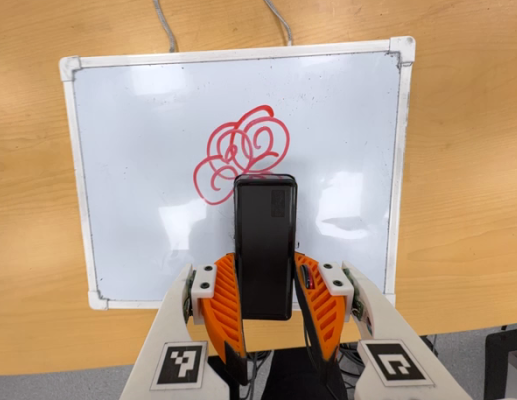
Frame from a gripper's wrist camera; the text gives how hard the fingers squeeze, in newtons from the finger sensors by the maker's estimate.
{"total": 4.9, "left": 3.4, "right": 6.4}